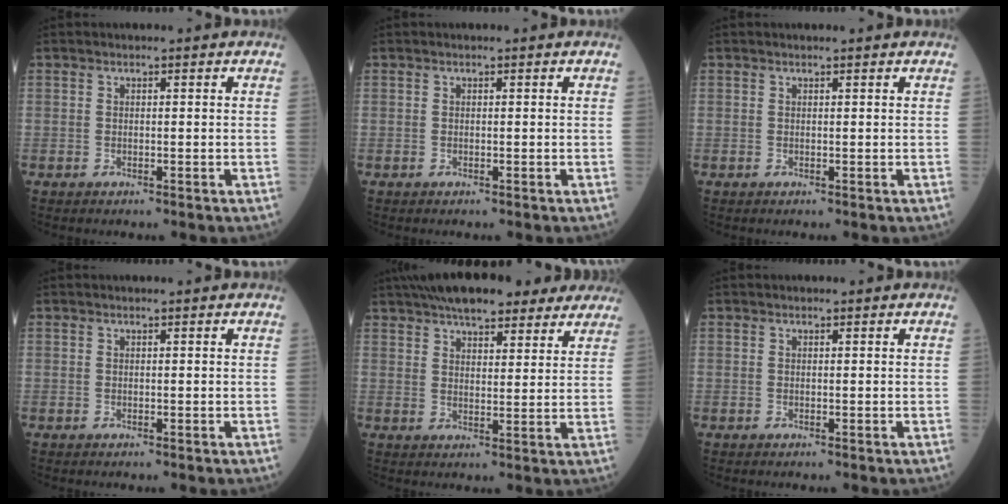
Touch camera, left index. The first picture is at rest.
{"total": 0.0}
{"total": 0.8, "force": [0.7, -0.1, 0.2], "torque": [-0.007, 0.004, 0.011]}
{"total": 0.0}
{"total": 17.2, "force": [14.0, 5.3, 8.5], "torque": [-0.132, 0.046, 0.190]}
{"total": 0.0}